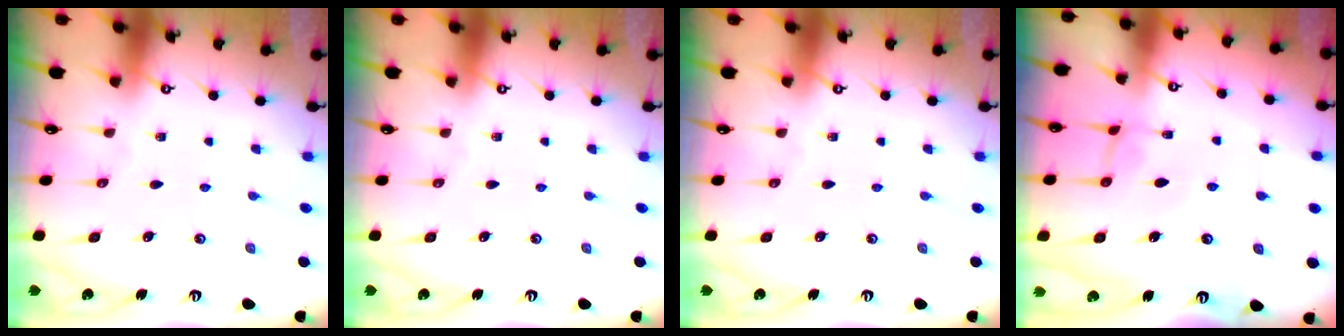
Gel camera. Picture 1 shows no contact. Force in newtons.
{"total": 0.0}
{"total": 0.0}
{"total": 2.0, "press": 2.0, "slide": 0.2}